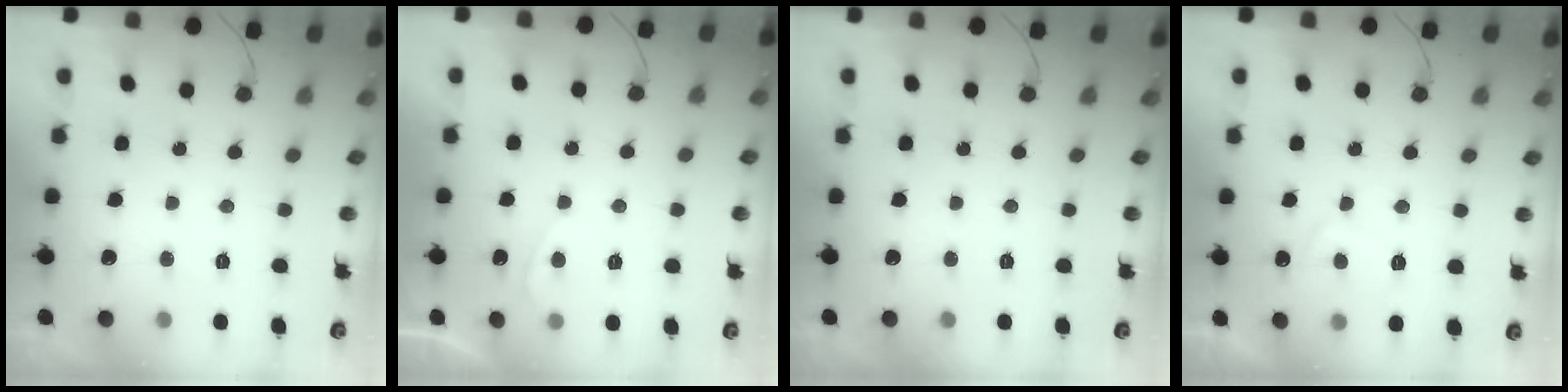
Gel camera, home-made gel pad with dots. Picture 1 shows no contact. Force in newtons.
{"total": 1.1, "press": 1.0, "slide": 0.5}
{"total": 0.0}
{"total": 4.2, "press": 4.1, "slide": 0.8}